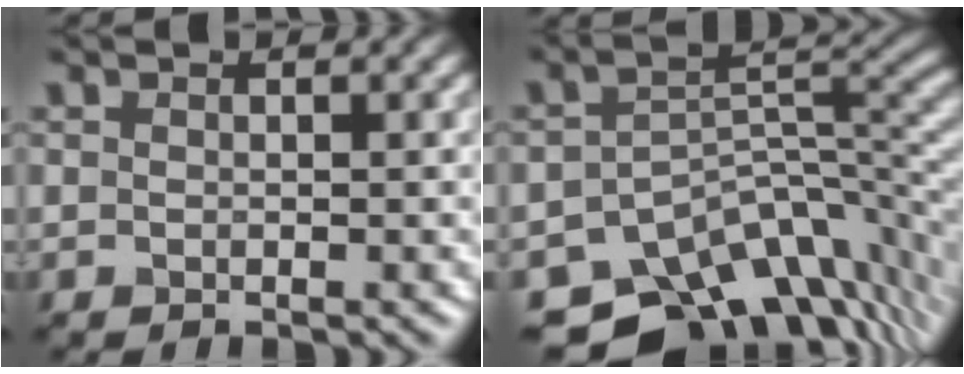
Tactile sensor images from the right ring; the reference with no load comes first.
{"total": 11.8, "force": [-8.0, 5.9, 6.4], "torque": [-0.095, -0.008, -0.130]}